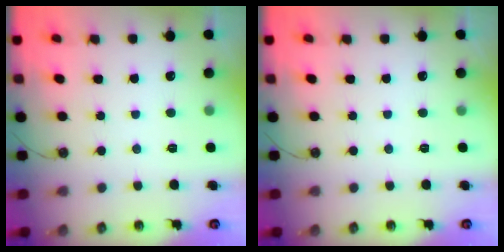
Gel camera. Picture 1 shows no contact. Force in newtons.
{"total": 0.0}